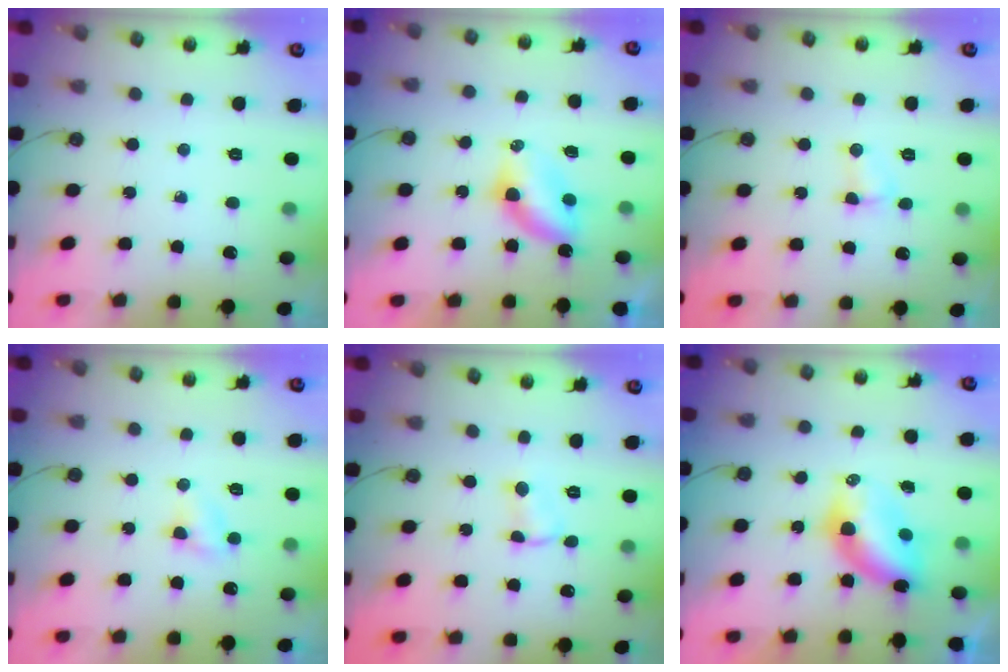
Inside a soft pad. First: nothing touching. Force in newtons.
{"total": 5.3, "press": 5.2, "slide": 0.6}
{"total": 3.7, "press": 3.7, "slide": 0.6}
{"total": 2.9, "press": 2.8, "slide": 0.2}
{"total": 2.8, "press": 2.8, "slide": 0.4}
{"total": 6.5, "press": 6.5, "slide": 0.5}